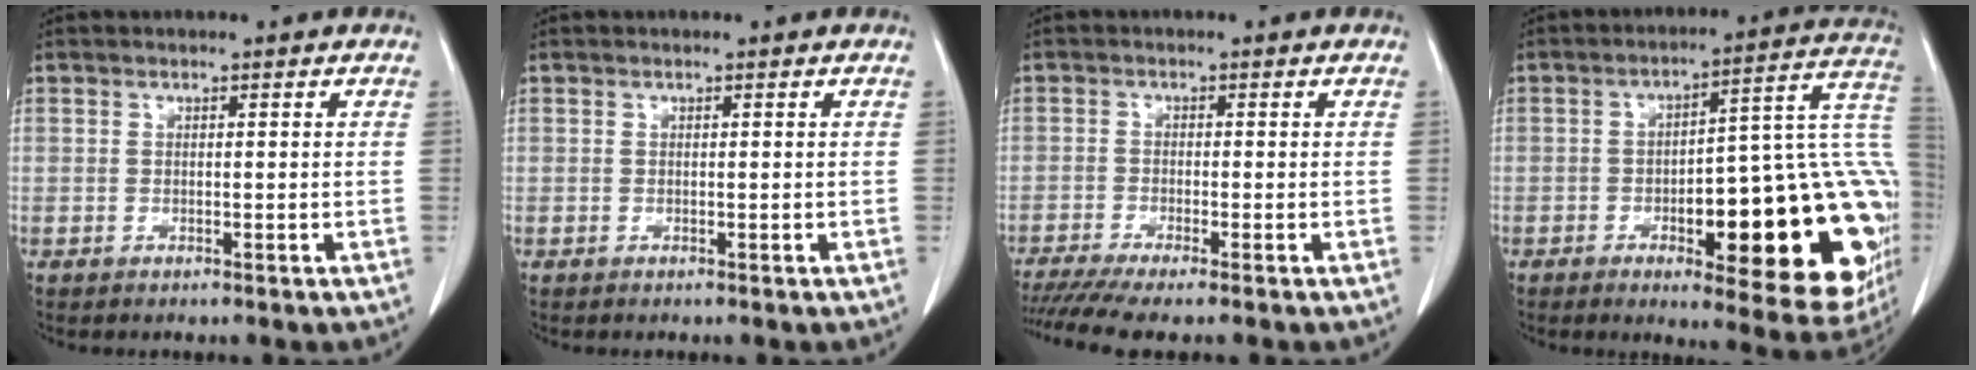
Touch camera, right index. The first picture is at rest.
{"total": 0.0}
{"total": 6.8, "force": [-5.5, -0.2, 4.0], "torque": [-0.064, -0.014, -0.092]}
{"total": 27.2, "force": [-5.7, 7.0, 25.6], "torque": [-0.234, 0.024, -0.062]}